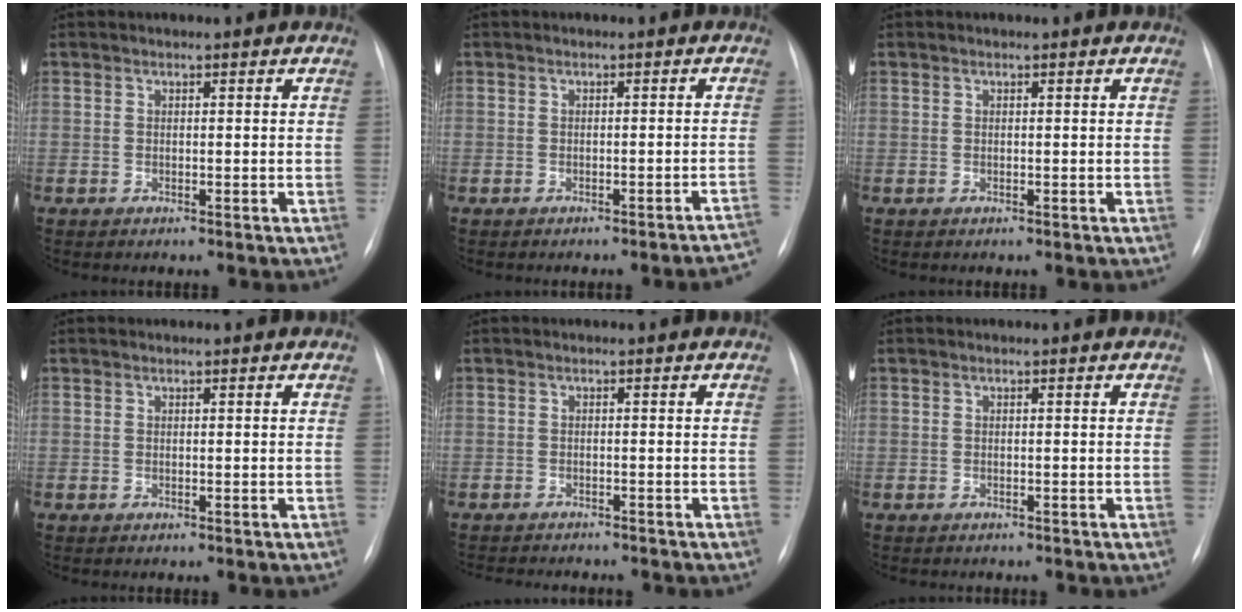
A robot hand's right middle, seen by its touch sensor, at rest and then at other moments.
{"total": 6.8, "force": [-6.4, -0.4, 2.0], "torque": [-0.001, 0.005, -0.066]}
{"total": 0.0}
{"total": 0.0}
{"total": 9.2, "force": [-8.4, 2.0, 3.2], "torque": [-0.043, -0.005, -0.104]}
{"total": 2.1, "force": [-1.8, 1.0, 0.5], "torque": [-0.010, -0.001, -0.021]}